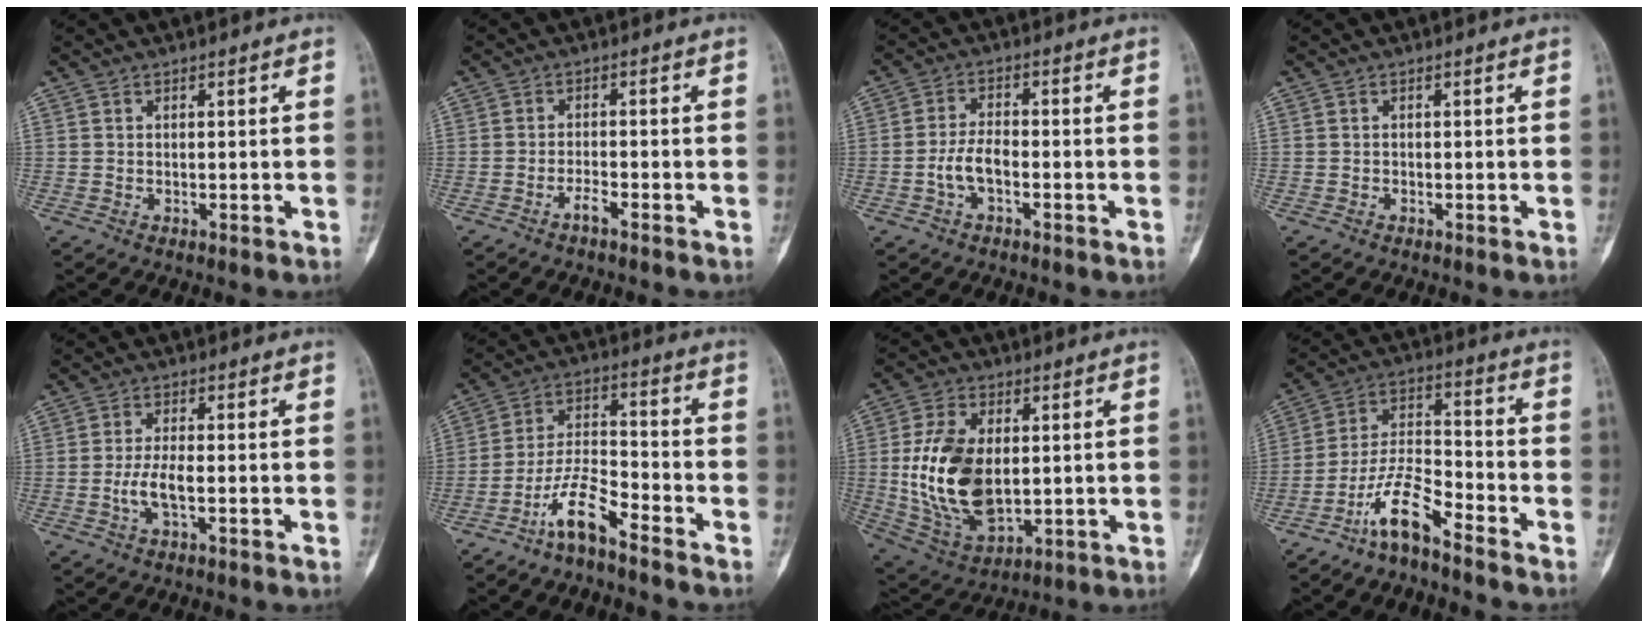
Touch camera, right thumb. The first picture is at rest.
{"total": 1.9, "force": [-1.5, 0.2, 1.2], "torque": [-0.025, 0.010, -0.029]}
{"total": 4.4, "force": [-1.7, 2.1, 3.5], "torque": [-0.069, 0.021, -0.036]}
{"total": 0.0}
{"total": 4.3, "force": [-1.2, 1.3, 3.9], "torque": [-0.086, 0.007, -0.024]}
{"total": 8.3, "force": [-6.2, 1.9, 5.2], "torque": [-0.103, 0.063, -0.124]}
{"total": 17.0, "force": [0.7, 10.2, 13.6], "torque": [-0.254, -0.009, 0.028]}
{"total": 9.3, "force": [-7.0, 2.2, 5.8], "torque": [-0.114, 0.071, -0.138]}